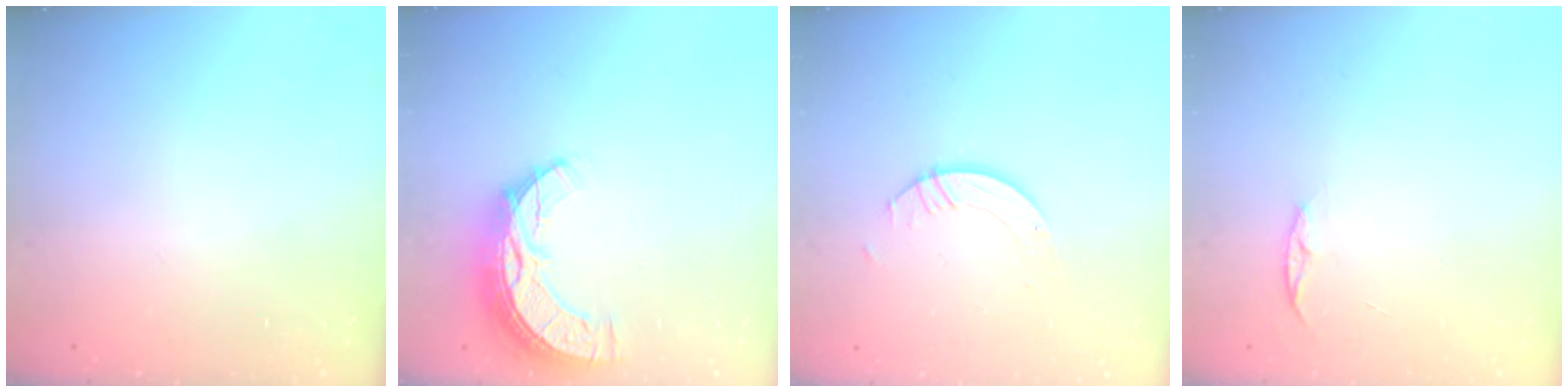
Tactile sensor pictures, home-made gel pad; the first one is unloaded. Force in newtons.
{"total": 10.4, "press": 10.3, "slide": 0.9}
{"total": 4.0, "press": 4.0, "slide": 0.3}
{"total": 4.5, "press": 4.5, "slide": 0.6}